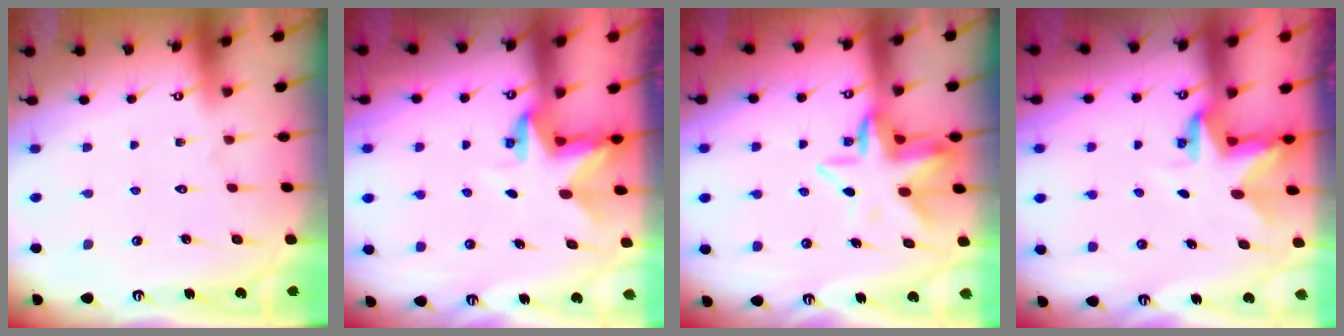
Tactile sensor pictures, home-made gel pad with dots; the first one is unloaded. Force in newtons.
{"total": 3.0, "press": 3.0, "slide": 0.2}
{"total": 8.6, "press": 8.2, "slide": 2.6}
{"total": 3.0, "press": 3.0, "slide": 0.2}